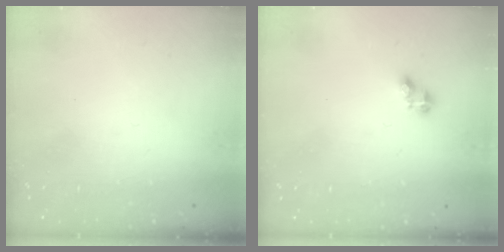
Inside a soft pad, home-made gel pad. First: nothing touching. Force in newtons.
{"total": 3.7, "press": 3.6, "slide": 0.6}